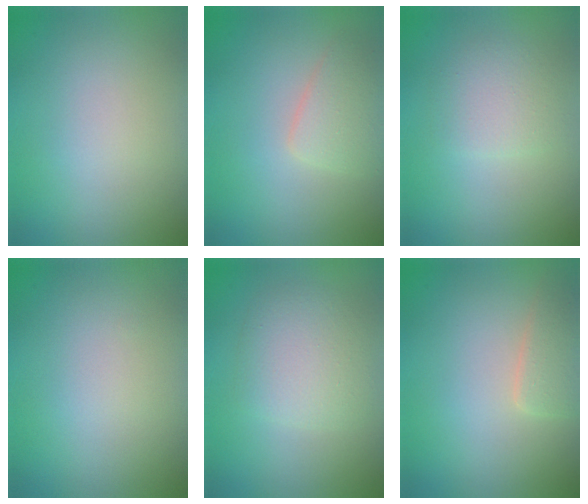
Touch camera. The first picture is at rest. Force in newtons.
{"total": 2.4, "press": 2.4, "slide": 0.1}
{"total": 2.3, "press": 2.3, "slide": 0.0}
{"total": 0.0}
{"total": 3.5, "press": 3.5, "slide": 0.1}
{"total": 2.0, "press": 2.0, "slide": 0.2}